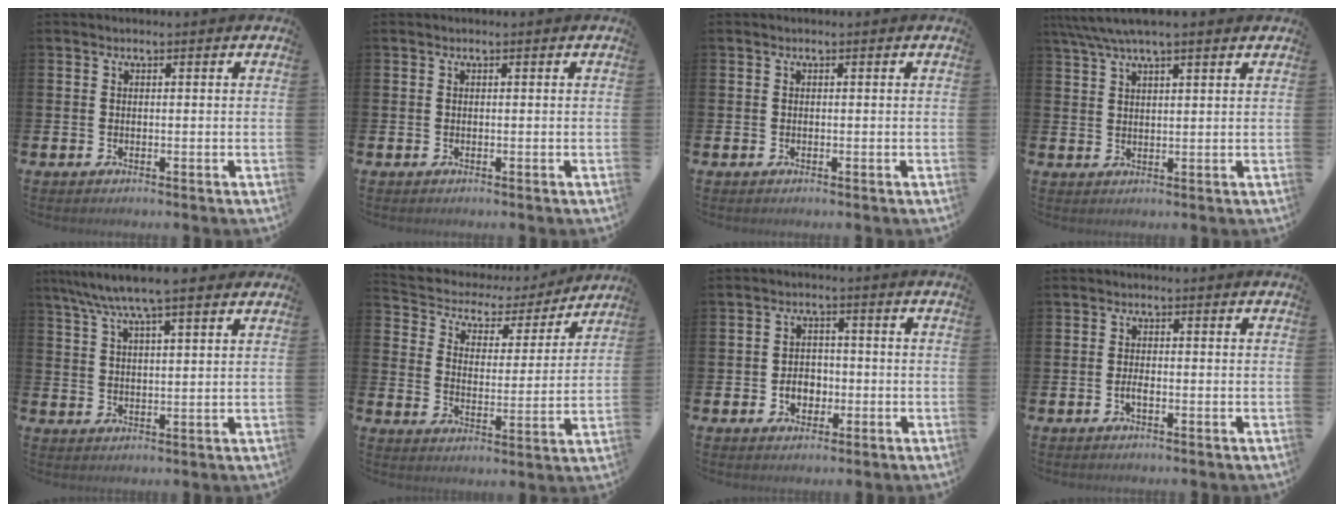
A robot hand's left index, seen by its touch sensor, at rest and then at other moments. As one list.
[{"total": 0.0}, {"total": 0.0}, {"total": 5.0, "force": [4.1, 1.0, 2.7], "torque": [-0.067, -0.002, 0.075]}, {"total": 7.6, "force": [6.6, 1.1, 3.7], "torque": [-0.085, -0.019, 0.118]}, {"total": 4.8, "force": [3.9, 2.7, 0.8], "torque": [-0.042, -0.028, 0.058]}, {"total": 3.4, "force": [-1.0, 2.7, 1.8], "torque": [-0.018, -0.004, -0.027]}, {"total": 1.4, "force": [-0.6, 0.5, 1.2], "torque": [-0.024, 0.002, -0.011]}]